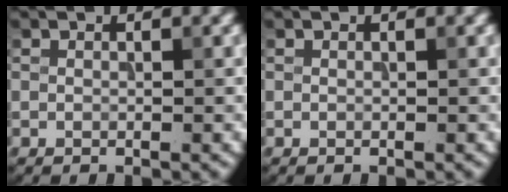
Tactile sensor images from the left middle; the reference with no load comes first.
{"total": 0.0}